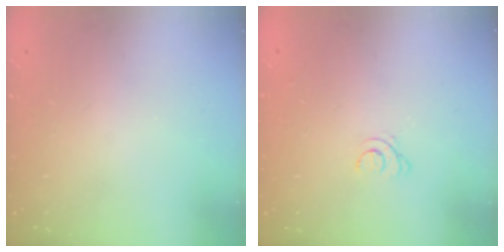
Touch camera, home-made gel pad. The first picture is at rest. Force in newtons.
{"total": 3.9, "press": 3.9, "slide": 0.4}